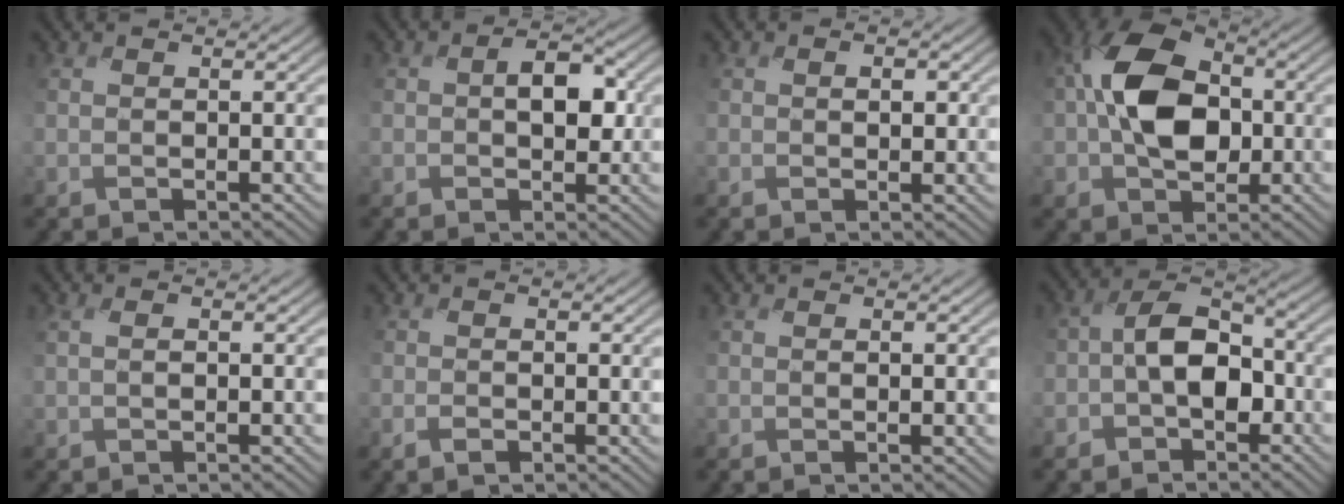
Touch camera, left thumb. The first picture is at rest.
{"total": 4.2, "force": [0.0, 2.6, 3.3], "torque": [-0.050, 0.003, -0.006]}
{"total": 1.2, "force": [0.1, 0.8, 0.9], "torque": [-0.015, -0.001, 0.003]}
{"total": 11.4, "force": [-0.3, 7.7, 8.4], "torque": [-0.169, 0.016, -0.021]}
{"total": 1.3, "force": [-0.1, 0.5, 1.2], "torque": [-0.025, 0.002, -0.002]}
{"total": 0.9, "force": [-0.9, 0.1, 0.1], "torque": [0.004, -0.003, -0.024]}
{"total": 0.7, "force": [-0.2, 0.0, 0.6], "torque": [-0.007, 0.000, -0.003]}
{"total": 7.3, "force": [-2.2, 5.1, 4.9], "torque": [-0.075, 0.012, -0.060]}